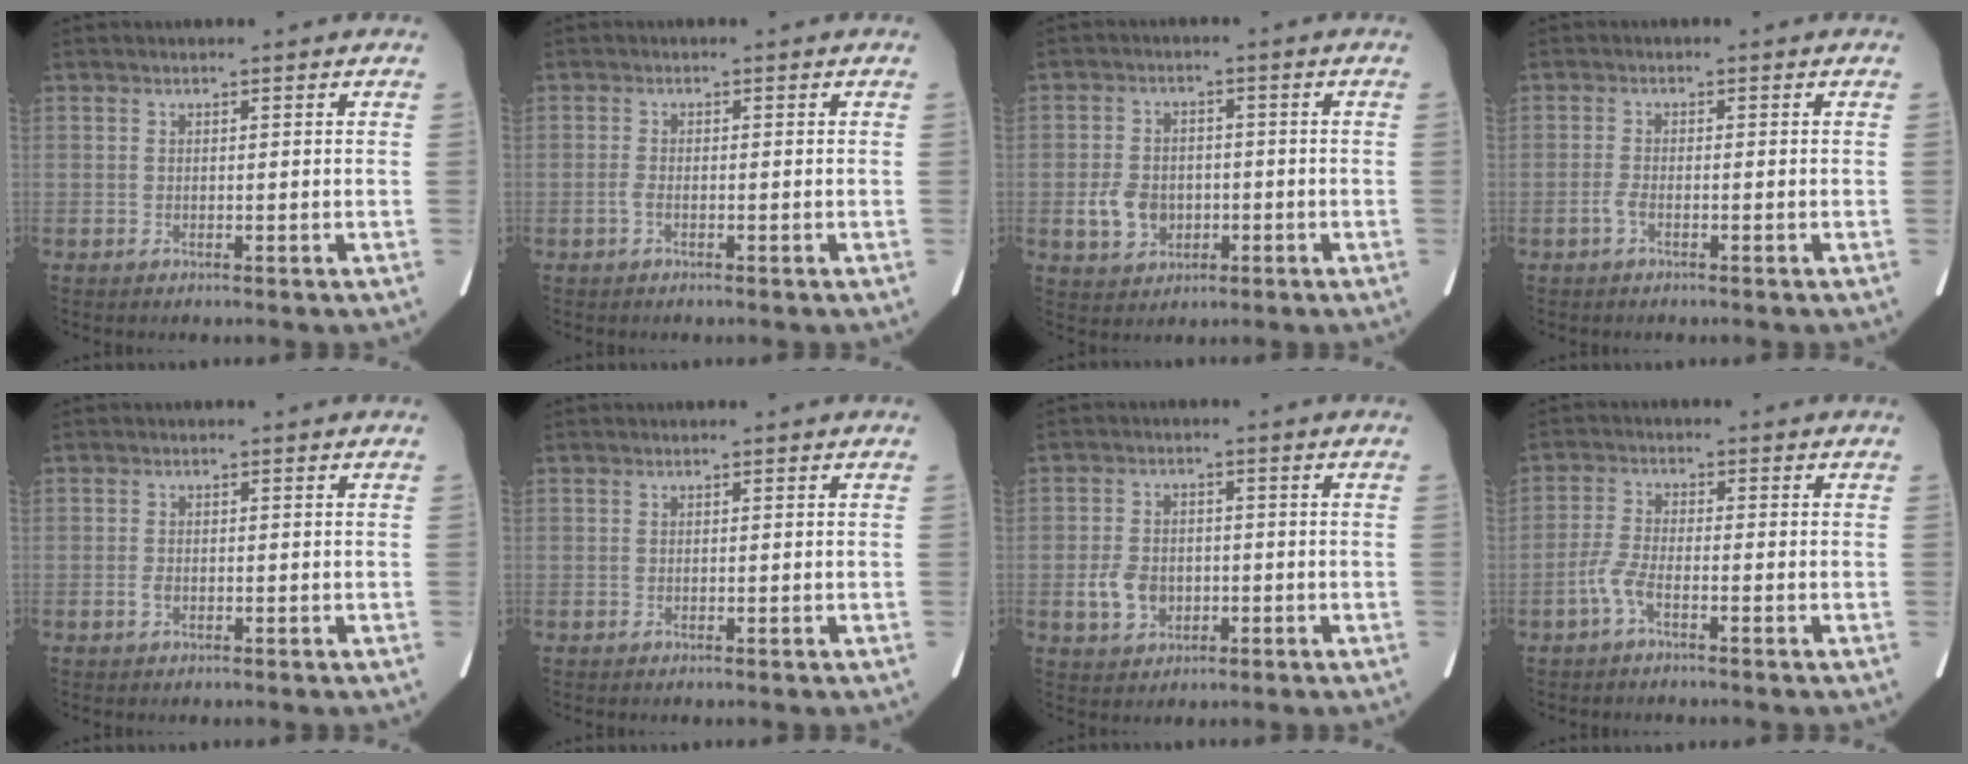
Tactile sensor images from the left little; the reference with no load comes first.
{"total": 1.0, "force": [-0.4, 0.4, 0.8], "torque": [-0.019, 0.000, -0.009]}
{"total": 5.7, "force": [-1.3, 4.7, 2.9], "torque": [-0.062, 0.008, -0.011]}
{"total": 1.2, "force": [-0.7, 0.3, 1.0], "torque": [-0.025, -0.001, -0.016]}
{"total": 0.9, "force": [-0.4, 0.6, 0.7], "torque": [-0.016, 0.000, -0.004]}
{"total": 0.0}
{"total": 5.1, "force": [-1.3, 4.1, 2.7], "torque": [-0.060, 0.008, -0.012]}
{"total": 3.3, "force": [-1.9, 0.8, 2.6], "torque": [-0.061, 0.000, -0.043]}